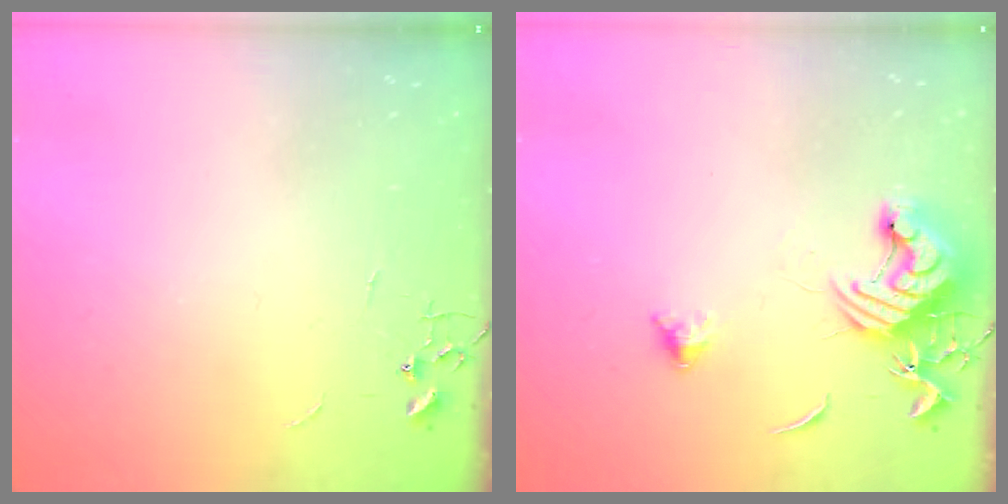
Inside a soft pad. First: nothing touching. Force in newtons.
{"total": 13.8, "press": 13.7, "slide": 1.6}